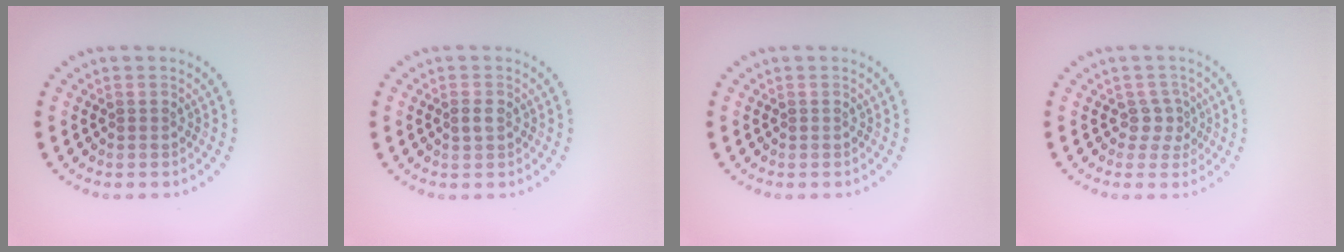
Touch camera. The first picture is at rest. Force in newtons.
{"total": 1.0, "press": 1.0, "slide": 0.1}
{"total": 0.0}
{"total": 1.8, "press": 1.3, "slide": 1.2}